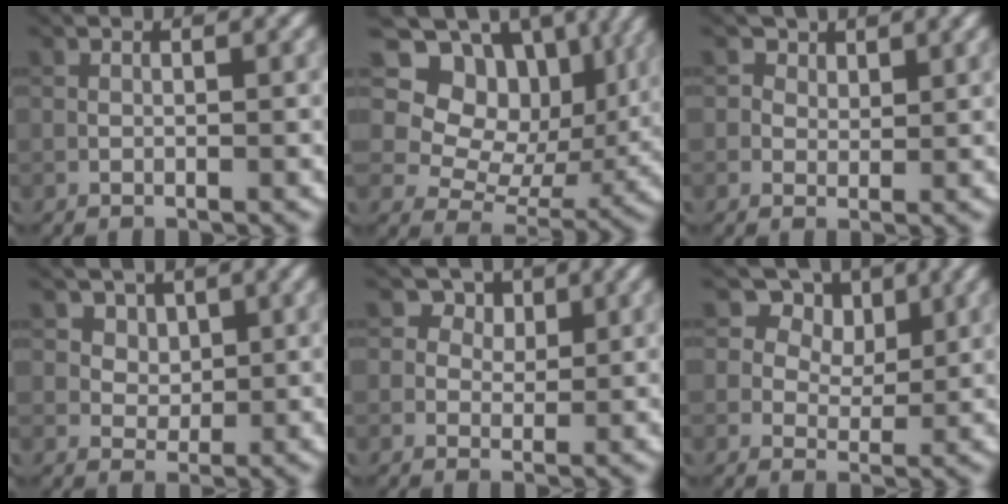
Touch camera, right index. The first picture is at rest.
{"total": 13.4, "force": [6.5, 9.2, 7.3], "torque": [-0.133, 0.030, 0.107]}
{"total": 2.4, "force": [1.6, 1.7, 0.7], "torque": [-0.018, -0.012, 0.028]}
{"total": 4.1, "force": [2.4, 2.9, 1.7], "torque": [-0.046, -0.011, 0.048]}
{"total": 3.9, "force": [2.2, 2.8, 1.6], "torque": [-0.027, -0.007, 0.023]}
{"total": 6.7, "force": [3.7, 4.5, 3.1], "torque": [-0.054, -0.004, 0.053]}